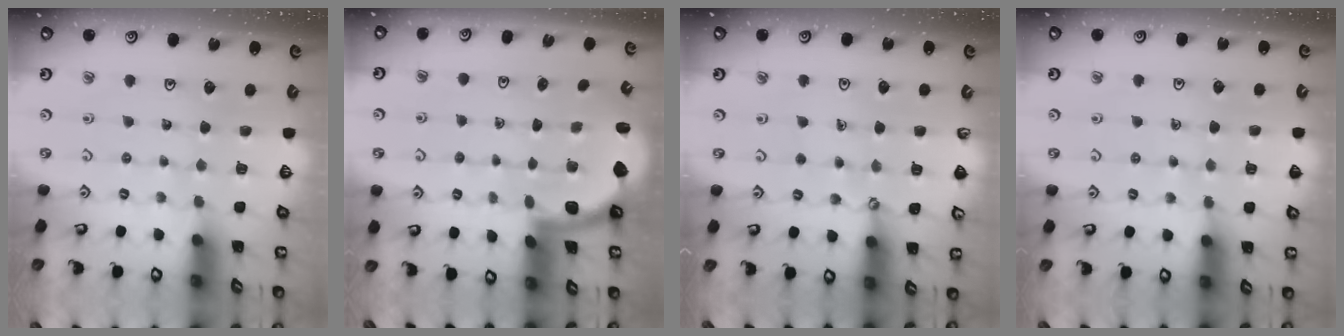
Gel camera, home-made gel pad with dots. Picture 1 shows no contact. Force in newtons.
{"total": 1.6, "press": 1.6, "slide": 0.1}
{"total": 1.9, "press": 1.9, "slide": 0.1}
{"total": 2.7, "press": 2.6, "slide": 0.5}